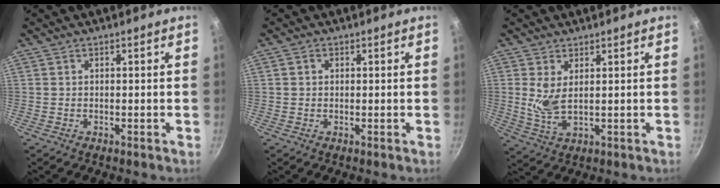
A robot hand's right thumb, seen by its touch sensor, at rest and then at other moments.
{"total": 1.1, "force": [0.4, 0.8, 0.5], "torque": [-0.008, 0.001, 0.006]}
{"total": 5.3, "force": [1.6, 2.2, 4.6], "torque": [-0.091, -0.019, 0.037]}